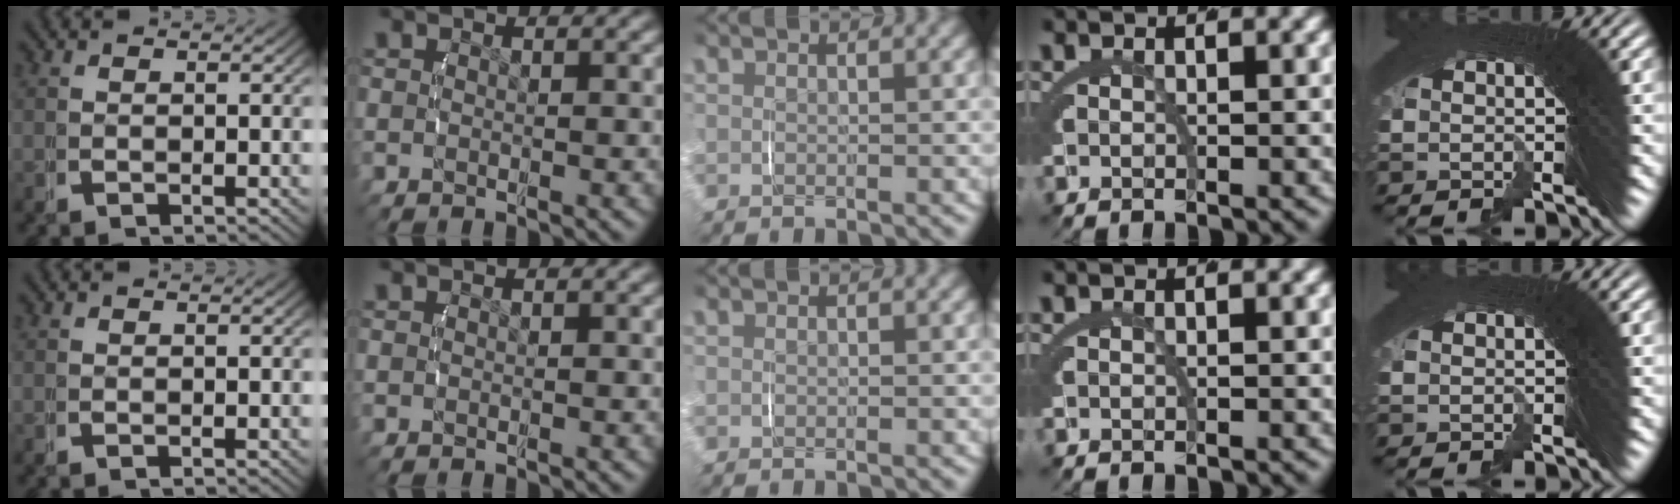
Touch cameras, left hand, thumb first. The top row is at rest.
{}